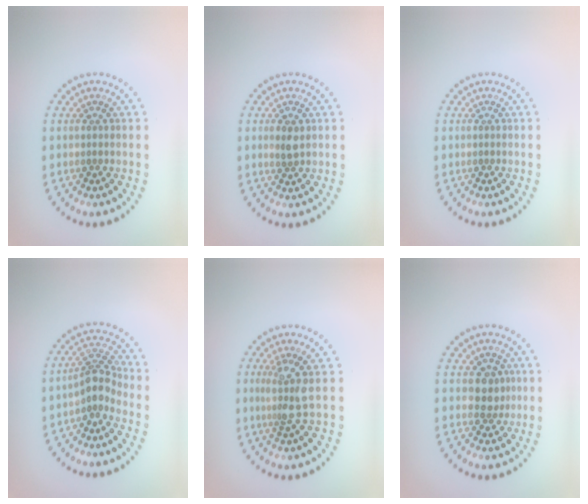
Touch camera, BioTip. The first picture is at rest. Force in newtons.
{"total": 1.6, "press": 1.5, "slide": 0.4}
{"total": 0.0}
{"total": 2.9, "press": 2.2, "slide": 1.8}
{"total": 2.6, "press": 1.8, "slide": 1.8}
{"total": 2.2, "press": 2.0, "slide": 1.1}